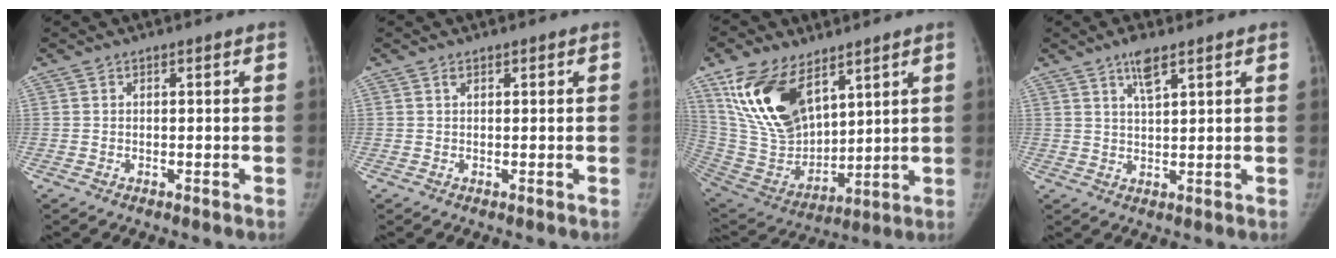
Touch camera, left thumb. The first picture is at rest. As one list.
[{"total": 0.7, "force": [0.5, 0.4, 0.2], "torque": [-0.002, -0.002, 0.007]}, {"total": 19.8, "force": [10.6, 10.9, 12.7], "torque": [-0.211, -0.054, 0.217]}, {"total": 4.5, "force": [2.9, 1.2, 3.2], "torque": [-0.055, -0.014, 0.054]}]